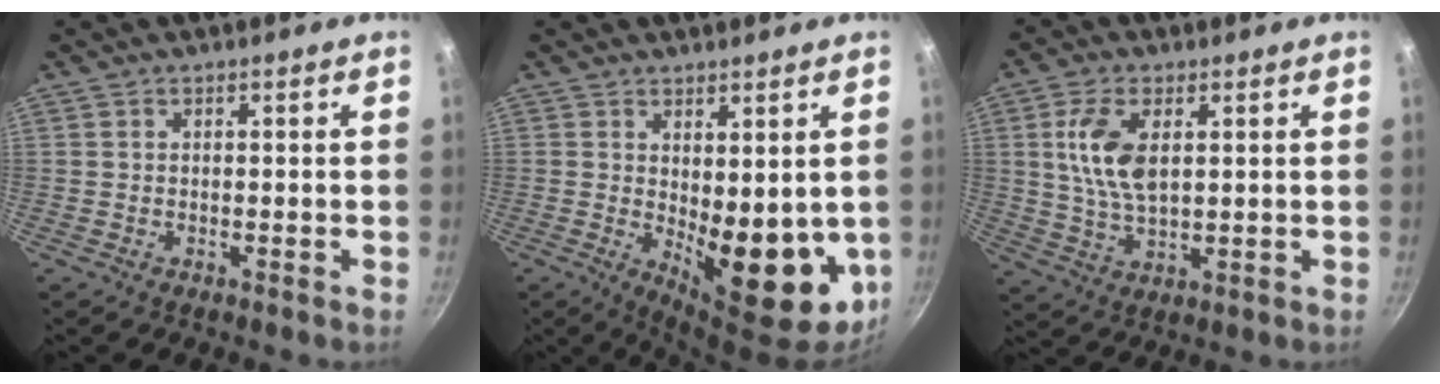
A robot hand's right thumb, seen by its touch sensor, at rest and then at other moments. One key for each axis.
{"total": 13.9, "fx": 0.0, "fy": 6.5, "fz": 12.2, "tx": -0.141, "ty": -0.029, "tz": 0.018}
{"total": 9.7, "fx": 2.4, "fy": 5.1, "fz": 8.0, "tx": -0.152, "ty": -0.008, "tz": 0.046}